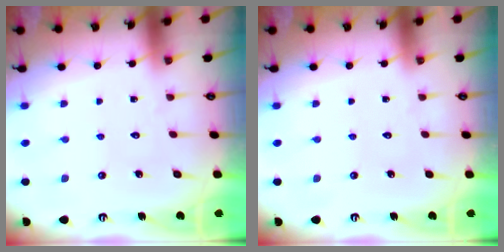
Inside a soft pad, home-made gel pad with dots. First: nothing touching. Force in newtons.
{"total": 0.0}